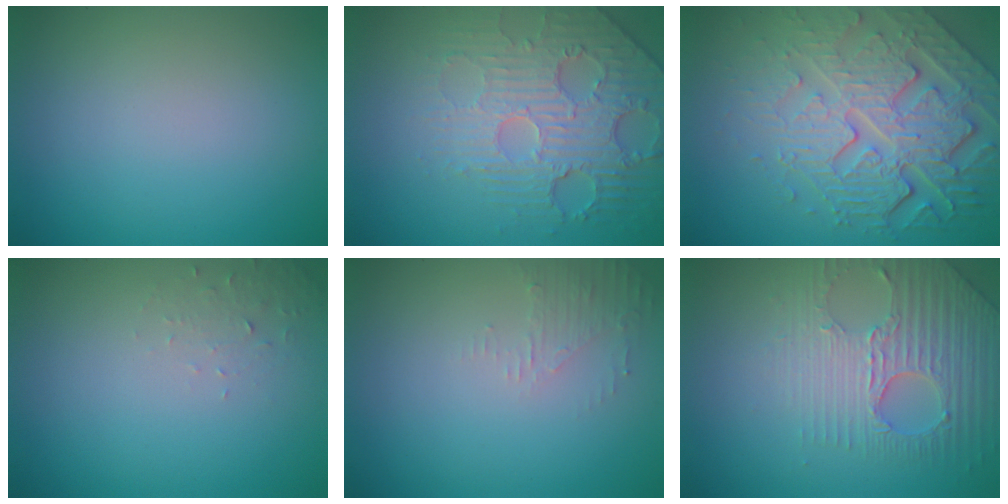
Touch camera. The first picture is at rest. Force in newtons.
{"total": 4.5, "press": 4.2, "slide": 1.6}
{"total": 8.0, "press": 6.0, "slide": 5.3}
{"total": 1.2, "press": 1.2, "slide": 0.1}
{"total": 1.6, "press": 1.5, "slide": 0.4}
{"total": 3.9, "press": 3.8, "slide": 1.1}